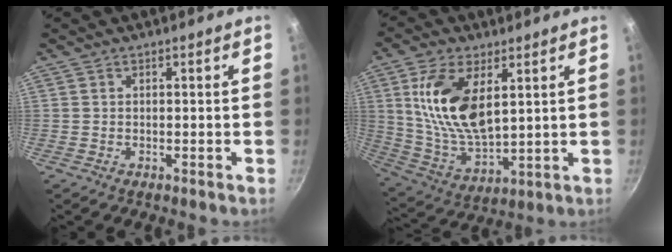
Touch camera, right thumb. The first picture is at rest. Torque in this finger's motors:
{"motor_torque": [-0.55, 1.36, 1.49, 0.37, 0.28]}